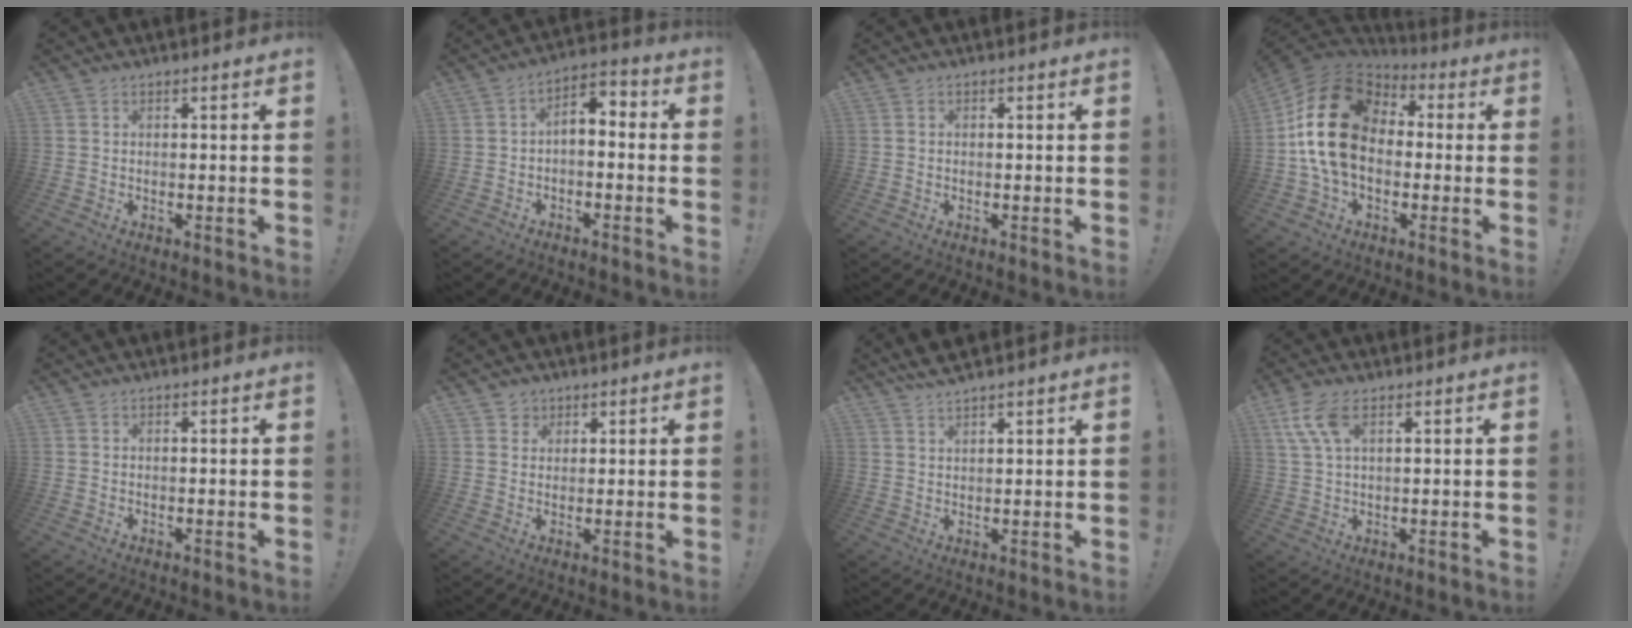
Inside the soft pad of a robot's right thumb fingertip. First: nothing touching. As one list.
[{"total": 4.6, "force": [-1.9, 2.7, 3.2], "torque": [-0.045, 0.014, -0.035]}, {"total": 0.0}, {"total": 21.8, "force": [1.7, 15.1, 15.6], "torque": [-0.288, 0.018, 0.038]}, {"total": 0.0}, {"total": 2.9, "force": [1.5, 2.5, 0.1], "torque": [0.010, -0.011, 0.025]}, {"total": 3.6, "force": [3.3, 0.2, 1.4], "torque": [-0.035, -0.016, 0.062]}, {"total": 7.7, "force": [3.6, 3.2, 6.0], "torque": [-0.118, -0.004, 0.068]}]